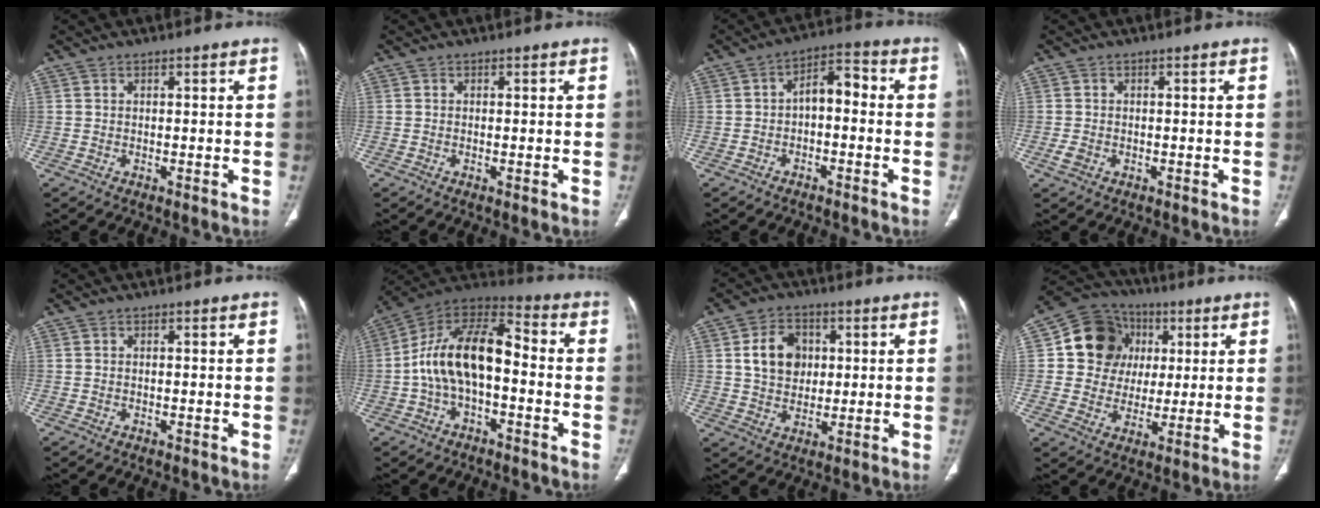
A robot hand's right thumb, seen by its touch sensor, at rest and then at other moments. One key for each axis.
{"total": 0.6, "fx": -0.1, "fy": 0.1, "fz": 0.6, "tx": -0.016, "ty": -0.003, "tz": -0.002}
{"total": 6.4, "fx": -1.0, "fy": 3.7, "fz": 5.2, "tx": -0.070, "ty": 0.039, "tz": -0.026}
{"total": 1.8, "fx": -0.6, "fy": 1.4, "fz": 1.1, "tx": -0.024, "ty": 0.002, "tz": -0.010}
{"total": 0.0}
{"total": 15.8, "fx": -2.1, "fy": 8.4, "fz": 13.2, "tx": -0.227, "ty": 0.053, "tz": -0.046}
{"total": 9.0, "fx": 1.8, "fy": 7.0, "fz": 5.4, "tx": -0.066, "ty": -0.001, "tz": 0.030}
{"total": 14.1, "fx": 3.3, "fy": 12.5, "fz": 5.4, "tx": -0.053, "ty": 0.008, "tz": 0.054}